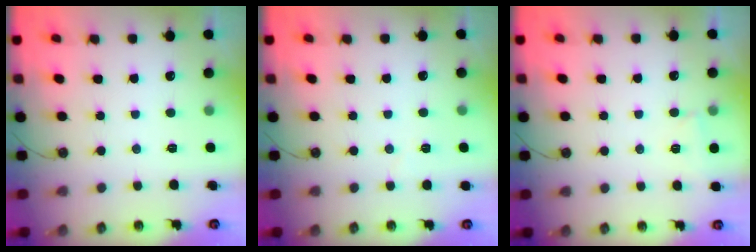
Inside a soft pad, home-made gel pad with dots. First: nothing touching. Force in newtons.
{"total": 2.6, "press": 2.2, "slide": 1.5}
{"total": 3.0, "press": 2.8, "slide": 0.9}